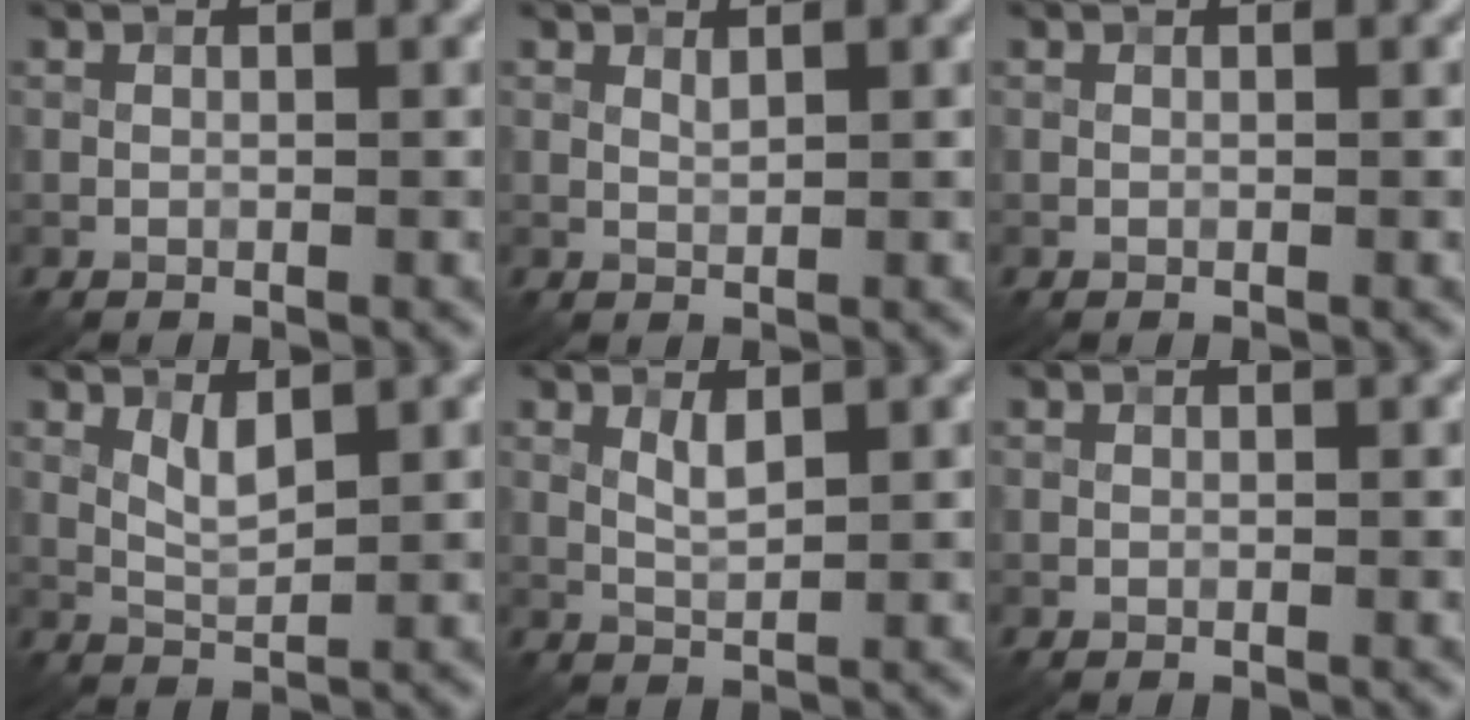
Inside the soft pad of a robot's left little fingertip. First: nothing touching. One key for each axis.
{"total": 0.6, "fx": 0.5, "fy": 0.1, "fz": 0.4, "tx": -0.012, "ty": -0.003, "tz": 0.011}
{"total": 0.0}
{"total": 2.2, "fx": 1.1, "fy": 0.7, "fz": 1.8, "tx": -0.038, "ty": -0.004, "tz": 0.023}
{"total": 1.7, "fx": 0.8, "fy": 0.5, "fz": 1.5, "tx": -0.033, "ty": -0.003, "tz": 0.016}
{"total": 0.0}